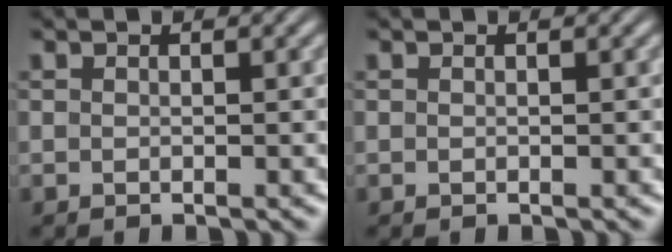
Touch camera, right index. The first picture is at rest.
{"total": 0.0}